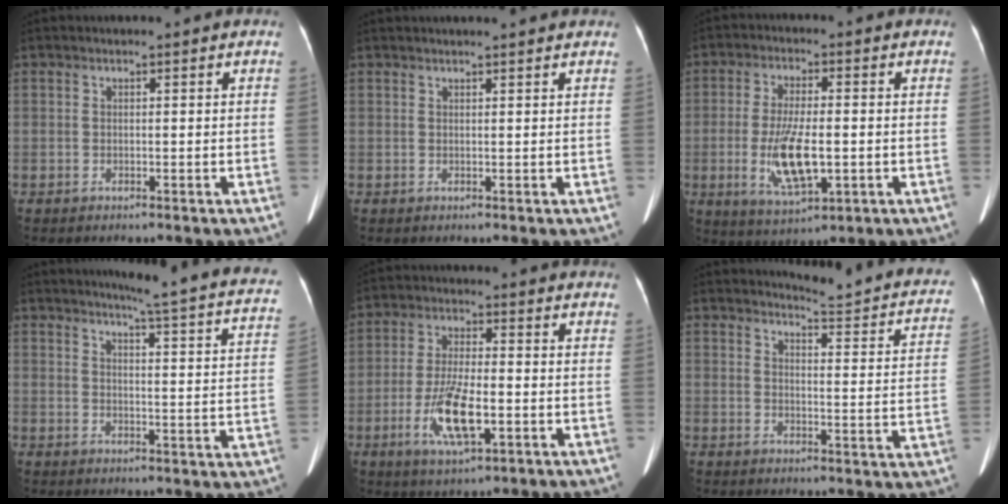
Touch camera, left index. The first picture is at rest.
{"total": 5.0, "force": [4.7, 0.1, 1.8], "torque": [-0.024, 0.025, 0.054]}
{"total": 9.5, "force": [-1.7, 2.9, 8.9], "torque": [-0.181, -0.009, -0.024]}
{"total": 19.9, "force": [17.8, 0.3, 8.8], "torque": [-0.112, -0.067, 0.192]}
{"total": 9.5, "force": [-3.1, 2.5, 8.6], "torque": [-0.175, -0.006, -0.052]}
{"total": 13.8, "force": [13.0, 1.1, 4.4], "torque": [-0.042, -0.065, 0.130]}